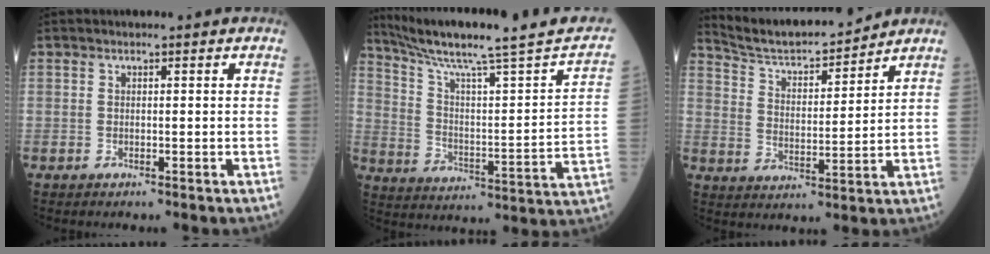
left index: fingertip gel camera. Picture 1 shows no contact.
{"total": 20.5, "force": [17.0, -0.5, 11.6], "torque": [-0.182, -0.038, 0.240]}
{"total": 12.2, "force": [11.7, 1.1, 3.3], "torque": [-0.064, 0.006, 0.202]}